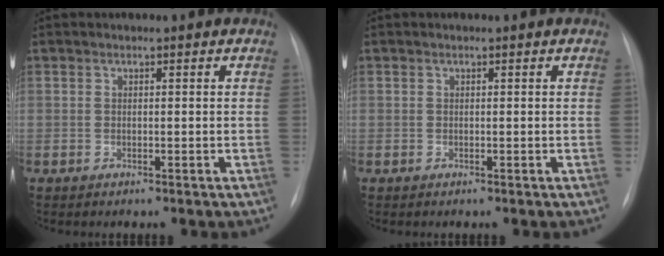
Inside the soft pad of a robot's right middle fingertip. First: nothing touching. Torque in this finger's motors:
{"motor_torque": [-0.32, -1.00, 0.04, 0.00]}